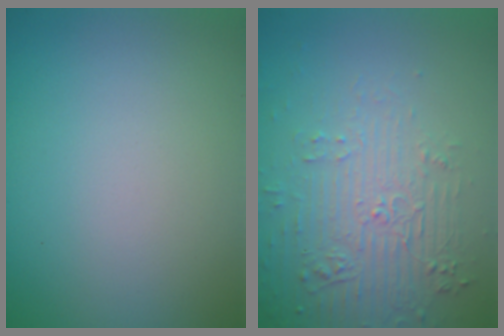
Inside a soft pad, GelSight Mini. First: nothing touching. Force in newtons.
{"total": 6.0, "press": 3.6, "slide": 4.8}